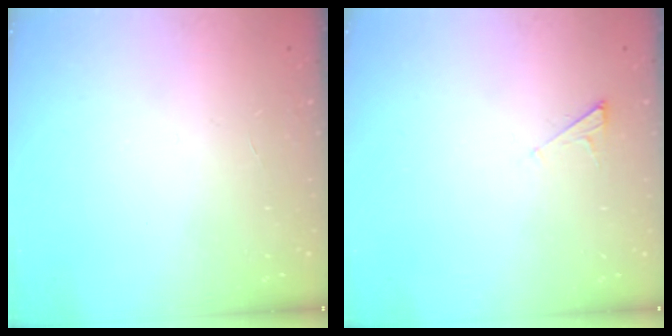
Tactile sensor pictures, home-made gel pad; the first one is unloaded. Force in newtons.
{"total": 2.5, "press": 2.4, "slide": 0.3}